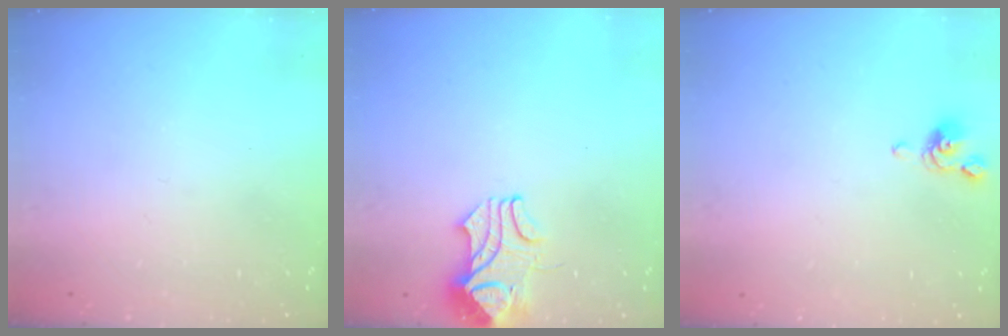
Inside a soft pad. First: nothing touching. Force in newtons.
{"total": 2.0, "press": 1.9, "slide": 0.8}
{"total": 2.5, "press": 2.4, "slide": 0.6}